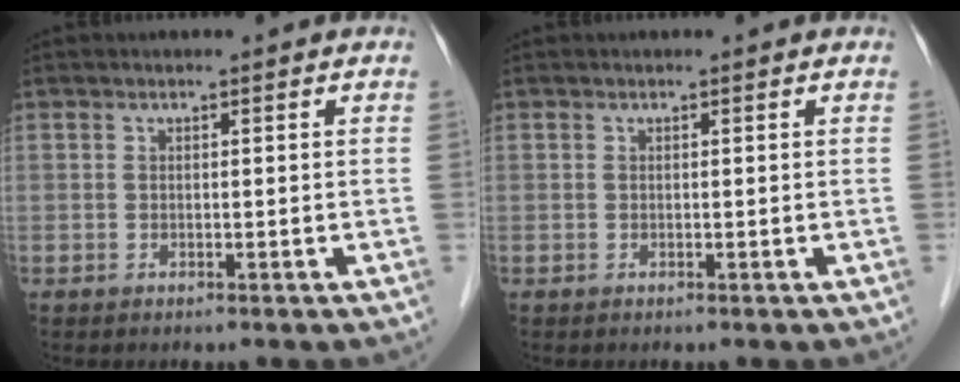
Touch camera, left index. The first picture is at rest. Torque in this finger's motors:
{"motor_torque": [0.09, -0.08, -0.03, 0.01]}